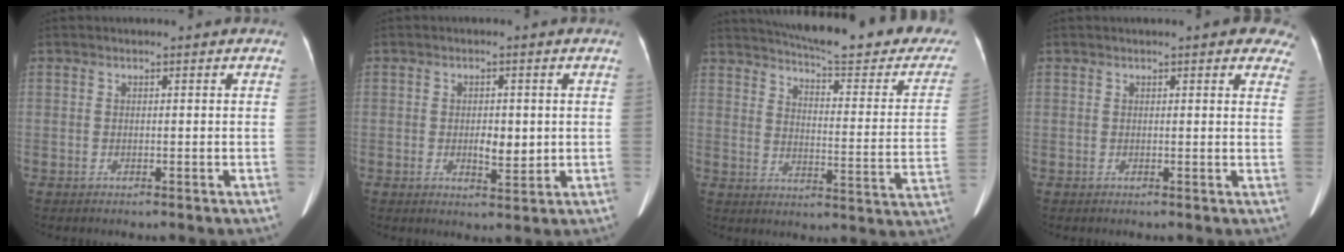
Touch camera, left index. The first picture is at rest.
{"total": 3.6, "force": [-0.1, 1.7, 3.2], "torque": [-0.053, -0.004, 0.004]}
{"total": 27.1, "force": [24.1, 3.8, 11.8], "torque": [-0.167, -0.075, 0.286]}
{"total": 7.2, "force": [5.4, 1.8, 4.3], "torque": [-0.034, 0.004, 0.045]}